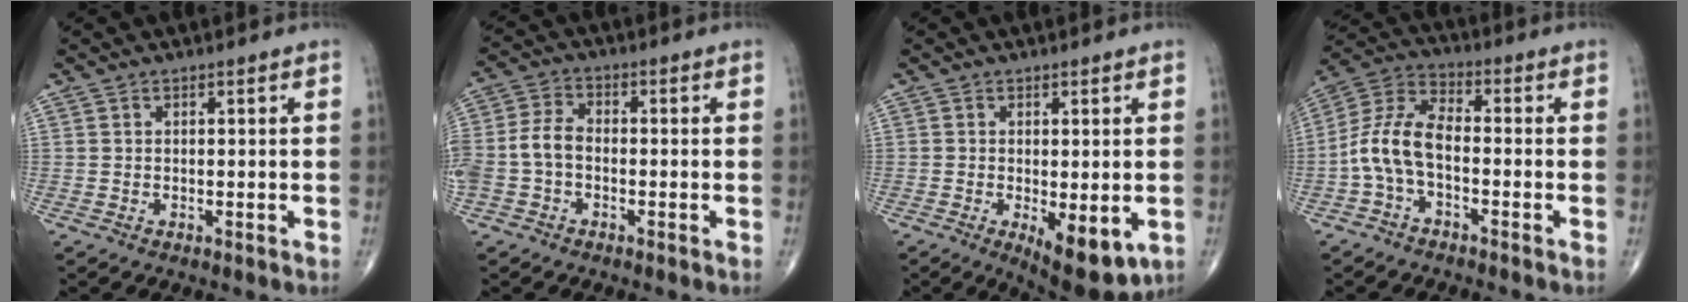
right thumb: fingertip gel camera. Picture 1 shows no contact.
{"total": 7.6, "force": [-1.6, 5.1, 5.4], "torque": [-0.118, 0.024, -0.039]}
{"total": 9.3, "force": [-2.7, 3.8, 8.1], "torque": [-0.106, -0.020, -0.030]}
{"total": 9.5, "force": [-2.5, 5.0, 7.7], "torque": [-0.157, 0.038, -0.061]}